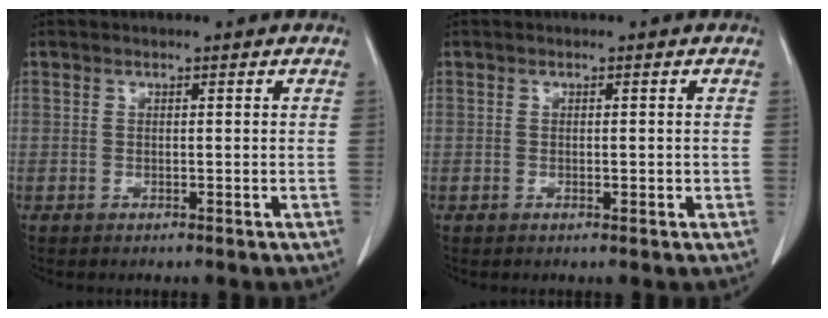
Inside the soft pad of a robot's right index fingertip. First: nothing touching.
{"total": 0.9, "force": [-0.1, 0.4, 0.8], "torque": [-0.012, -0.001, 0.000]}